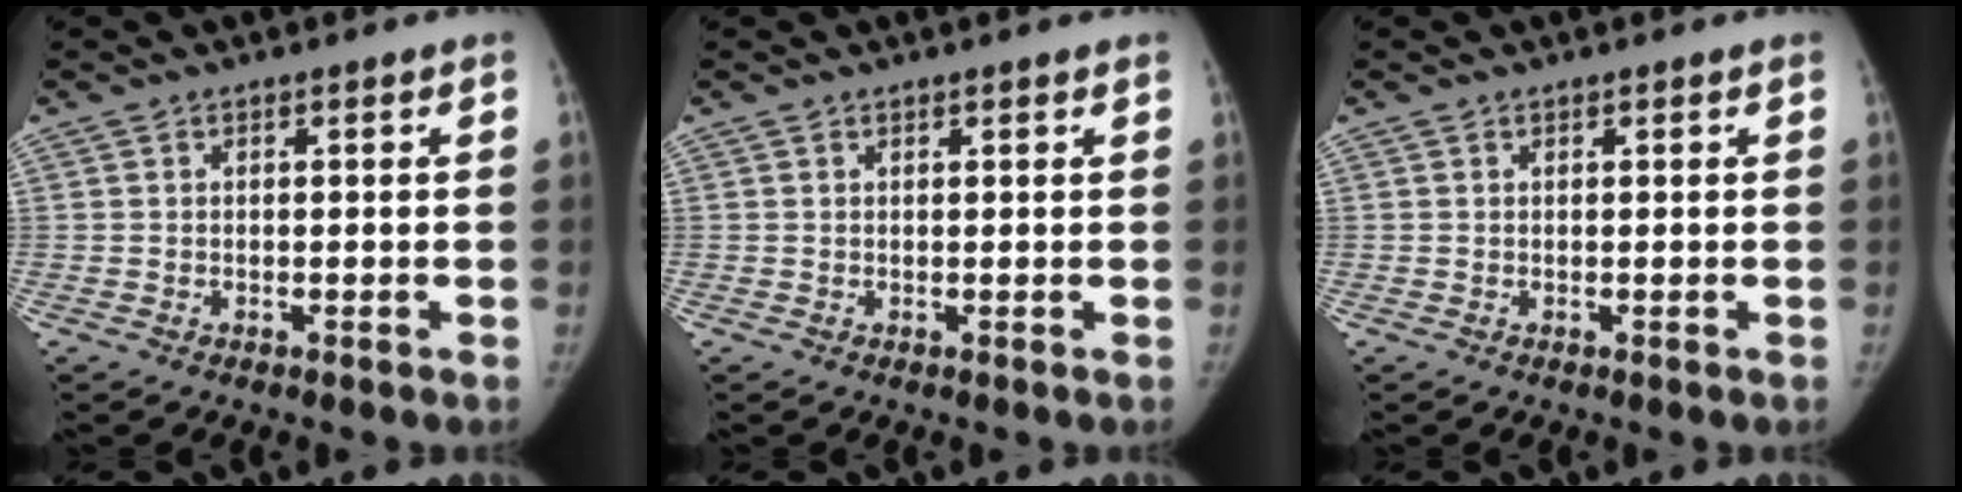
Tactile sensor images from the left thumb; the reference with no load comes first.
{"total": 0.9, "force": [0.7, 0.1, 0.5], "torque": [-0.003, 0.000, 0.011]}
{"total": 0.0}